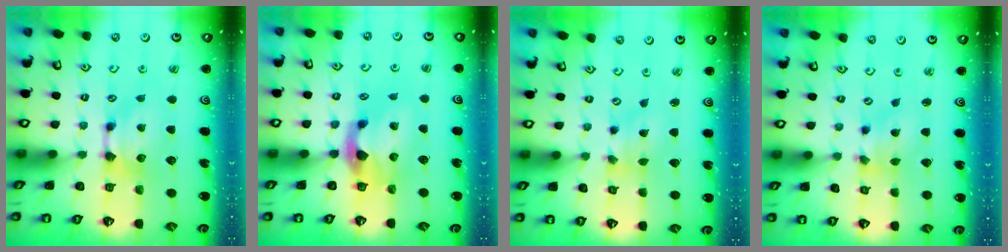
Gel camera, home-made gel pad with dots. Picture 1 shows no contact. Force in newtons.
{"total": 2.8, "press": 2.5, "slide": 1.3}
{"total": 1.6, "press": 1.2, "slide": 1.1}
{"total": 1.5, "press": 0.7, "slide": 1.3}